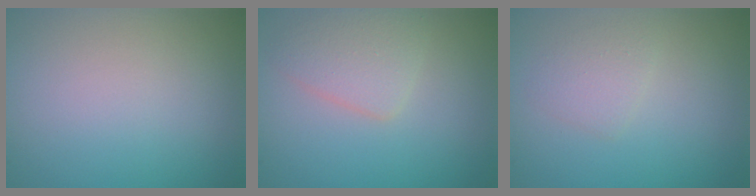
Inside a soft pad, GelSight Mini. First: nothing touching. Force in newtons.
{"total": 2.7, "press": 2.7, "slide": 0.1}
{"total": 1.5, "press": 1.5, "slide": 0.0}